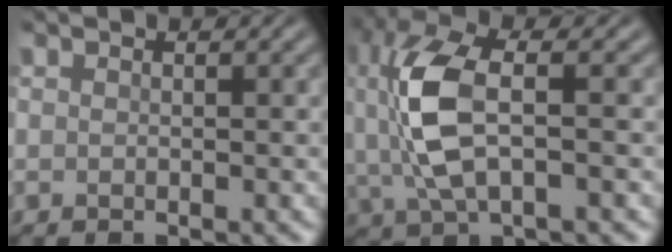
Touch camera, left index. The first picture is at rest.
{"total": 8.1, "force": [0.3, 3.8, 7.2], "torque": [-0.165, 0.008, 0.004]}